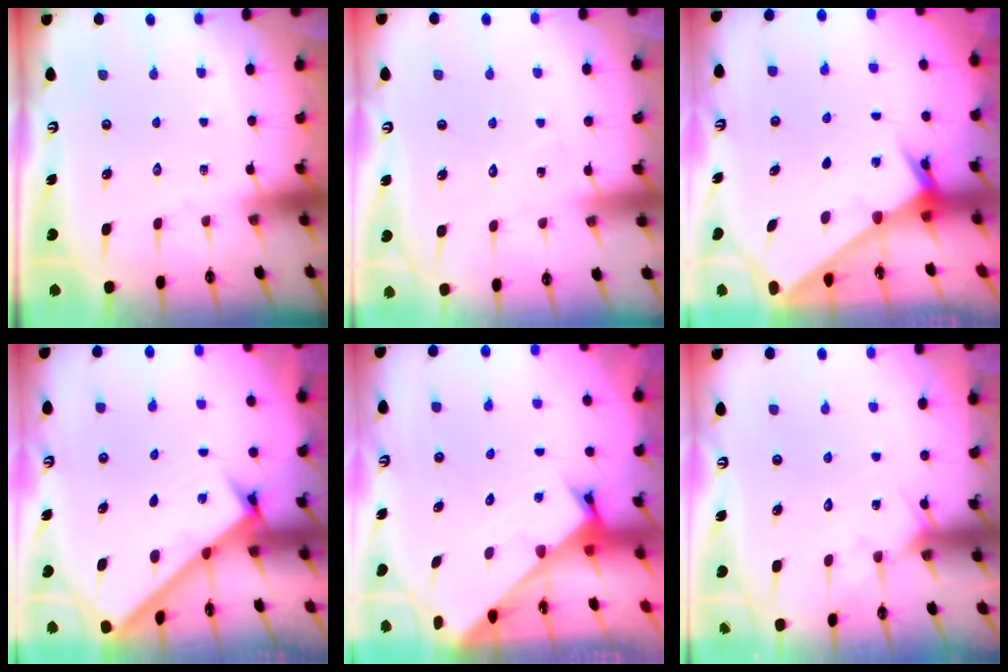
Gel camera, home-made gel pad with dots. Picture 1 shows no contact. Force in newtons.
{"total": 4.7, "press": 4.7, "slide": 0.3}
{"total": 2.6, "press": 2.6, "slide": 0.2}
{"total": 2.9, "press": 2.9, "slide": 0.4}
{"total": 2.4, "press": 2.4, "slide": 0.2}
{"total": 5.2, "press": 5.2, "slide": 0.5}